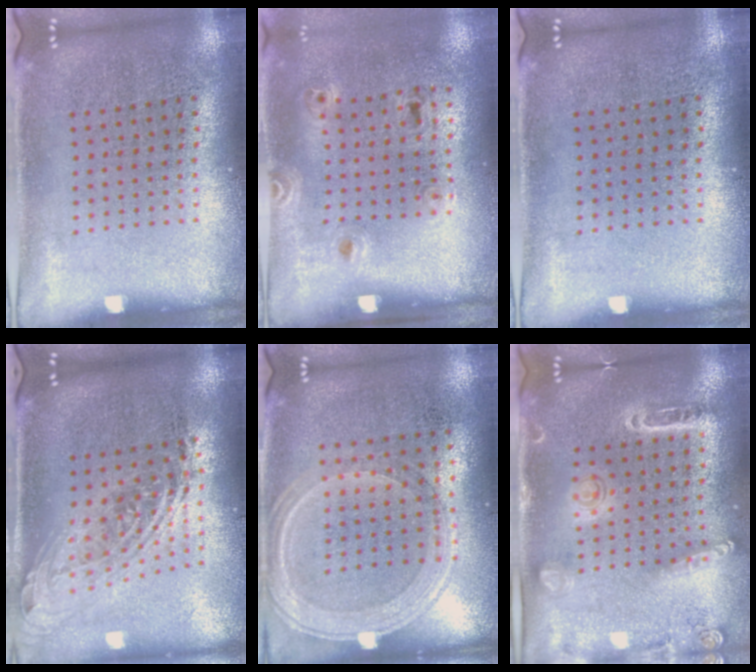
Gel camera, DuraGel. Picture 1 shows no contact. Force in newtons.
{"total": 1.5, "press": 0.9, "slide": 1.2}
{"total": 0.0}
{"total": 2.1, "press": 1.5, "slide": 1.4}
{"total": 1.2, "press": 1.2, "slide": 0.3}
{"total": 1.5, "press": 1.4, "slide": 0.4}